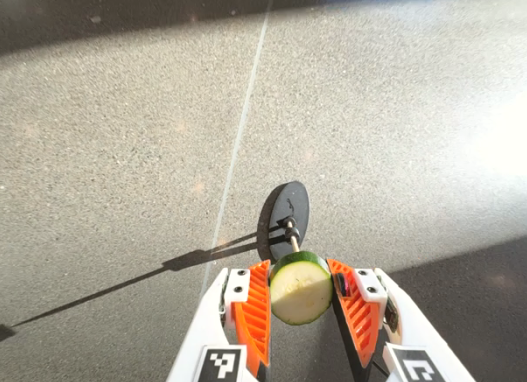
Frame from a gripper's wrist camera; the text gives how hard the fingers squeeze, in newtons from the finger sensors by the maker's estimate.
{"total": 12.4, "left": 12.8, "right": 12.0}